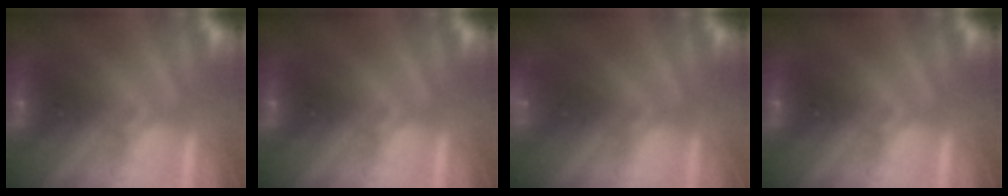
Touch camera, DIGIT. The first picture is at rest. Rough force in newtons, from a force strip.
{"total": 0.0}
{"total": 2.9}
{"total": 0.0}